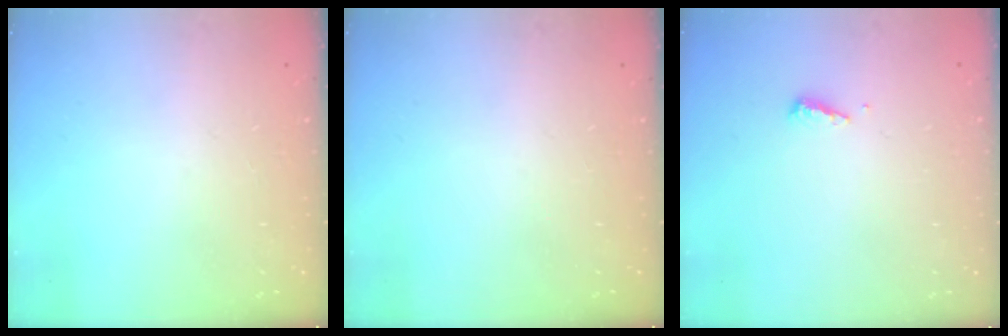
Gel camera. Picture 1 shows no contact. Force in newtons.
{"total": 0.0}
{"total": 3.6, "press": 3.6, "slide": 0.4}